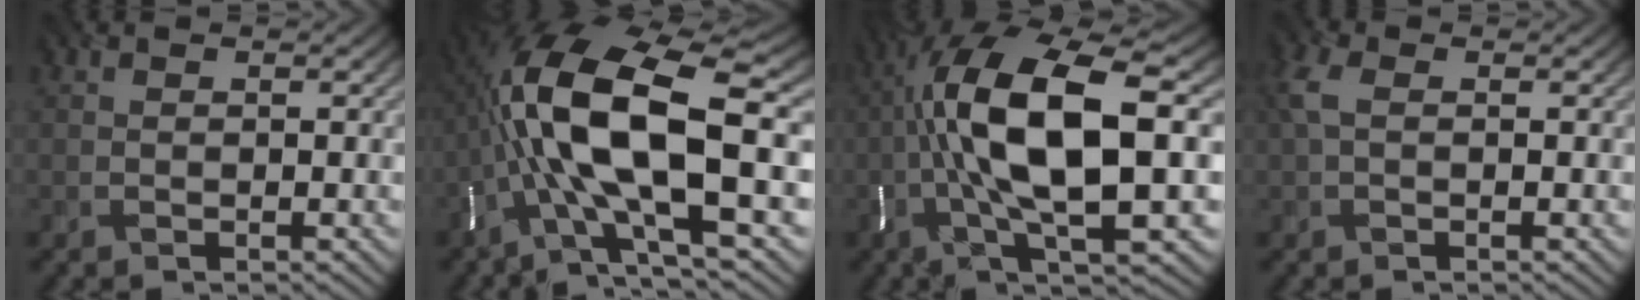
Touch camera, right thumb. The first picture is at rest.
{"total": 17.8, "force": [-0.6, 6.8, 16.5], "torque": [-0.329, 0.032, -0.024]}
{"total": 16.1, "force": [0.0, 5.4, 15.1], "torque": [-0.298, 0.020, -0.004]}
{"total": 2.2, "force": [0.3, 1.2, 1.8], "torque": [-0.052, 0.004, 0.004]}